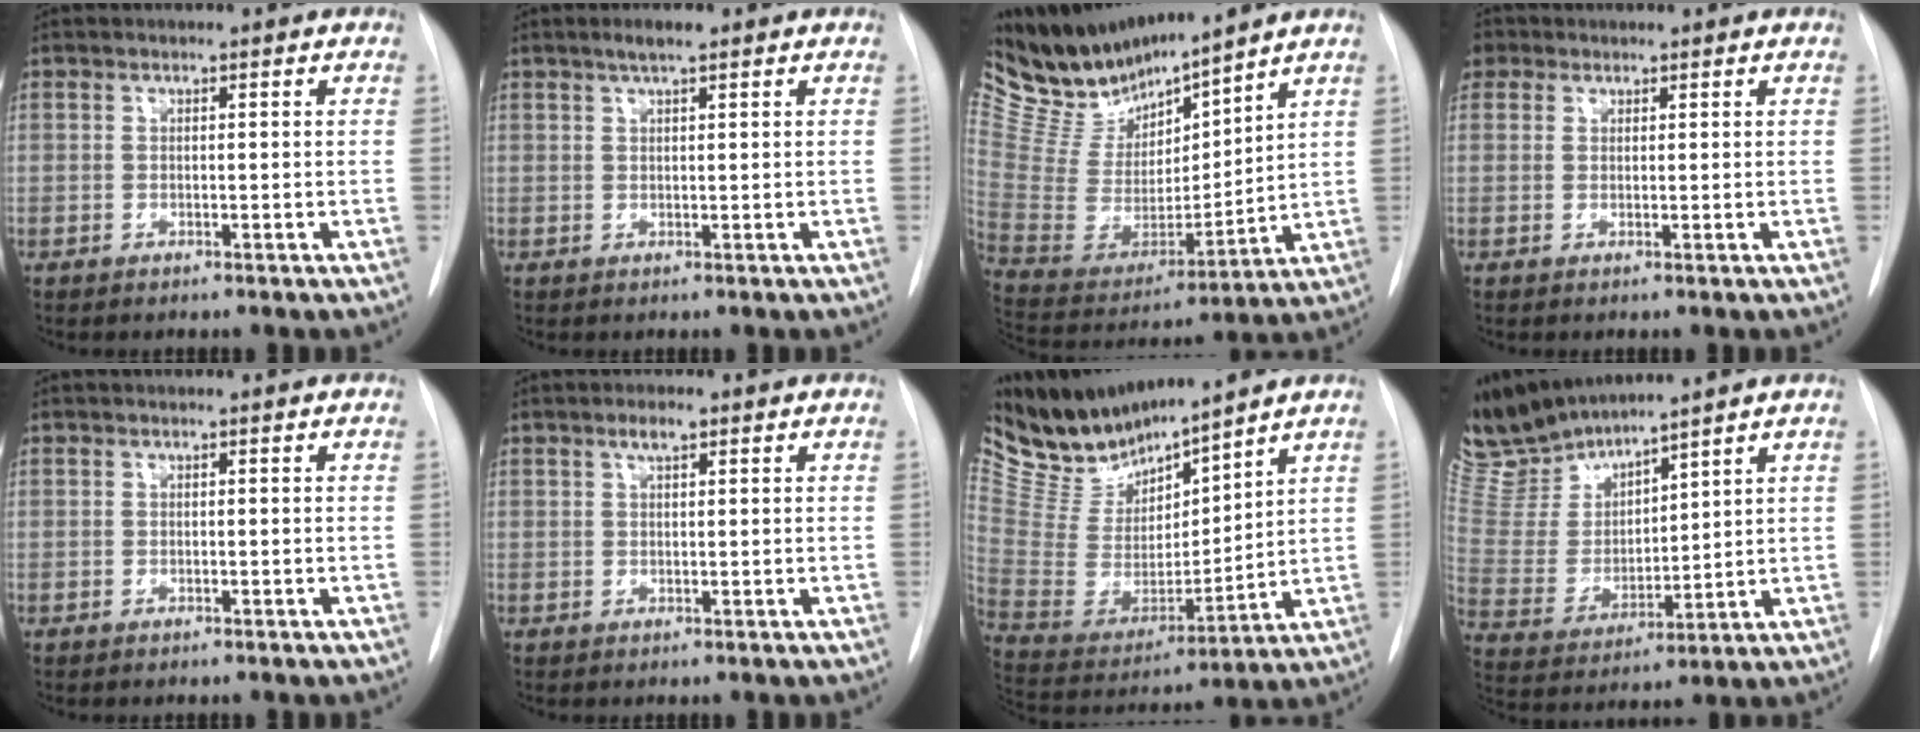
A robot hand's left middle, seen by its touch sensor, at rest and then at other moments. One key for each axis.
{"total": 2.5, "fx": 1.7, "fy": 0.3, "fz": 1.8, "tx": -0.039, "ty": 0.004, "tz": 0.030}
{"total": 15.2, "fx": 14.3, "fy": 2.0, "fz": 4.8, "tx": -0.107, "ty": -0.014, "tz": 0.289}
{"total": 2.7, "fx": 1.5, "fy": 2.2, "fz": 0.4, "tx": -0.003, "ty": 0.011, "tz": 0.025}
{"total": 0.0}
{"total": 2.1, "fx": 1.3, "fy": 0.6, "fz": 1.5, "tx": -0.032, "ty": 0.004, "tz": 0.022}
{"total": 13.8, "fx": 13.2, "fy": 1.9, "fz": 3.6, "tx": -0.084, "ty": -0.014, "tz": 0.271}
{"total": 11.6, "fx": 11.2, "fy": 1.6, "fz": 2.3, "tx": -0.064, "ty": -0.008, "tz": 0.244}